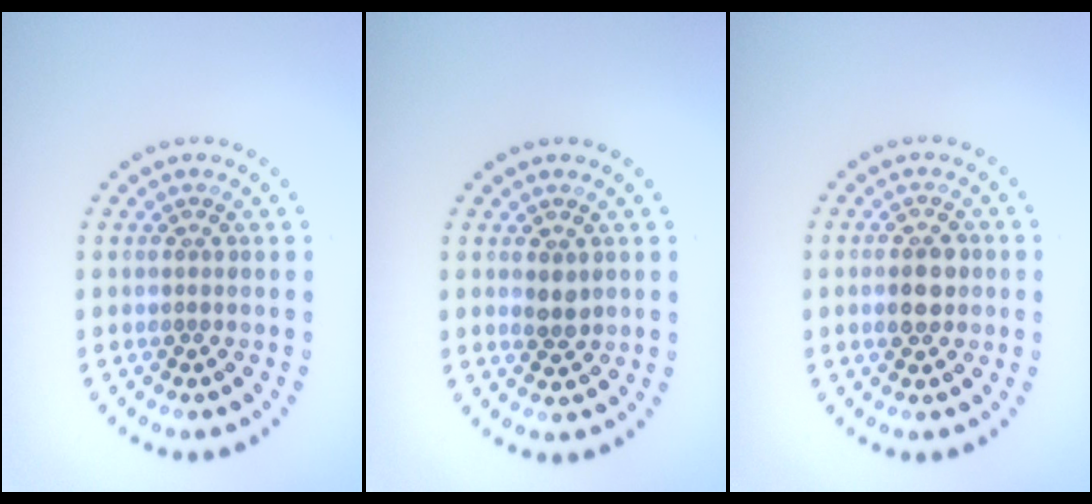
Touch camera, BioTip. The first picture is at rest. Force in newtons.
{"total": 1.3, "press": 1.3, "slide": 0.3}
{"total": 2.7, "press": 2.7, "slide": 0.0}